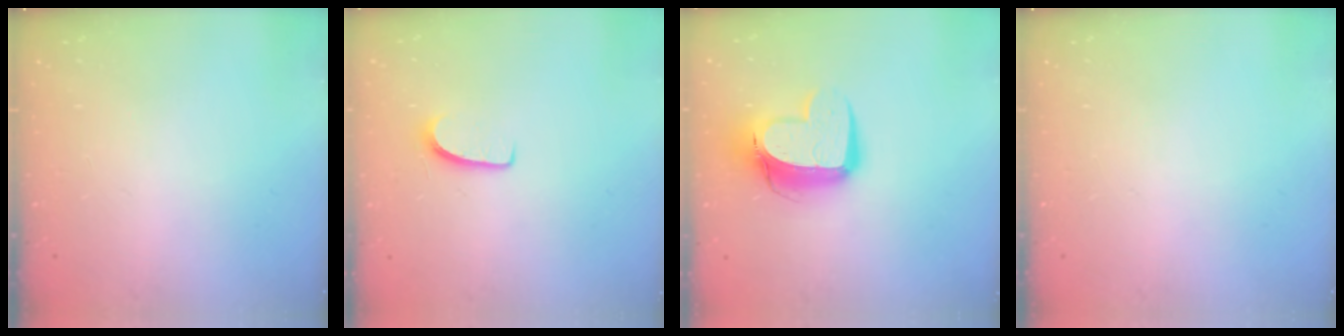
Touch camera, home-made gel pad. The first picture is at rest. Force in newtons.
{"total": 5.9, "press": 5.9, "slide": 0.4}
{"total": 13.9, "press": 13.8, "slide": 1.4}
{"total": 0.0}